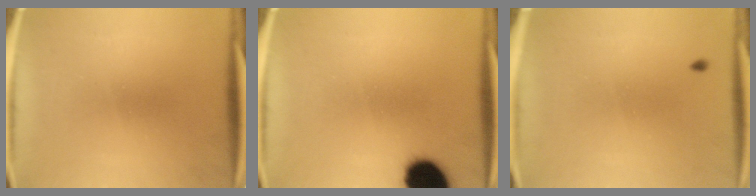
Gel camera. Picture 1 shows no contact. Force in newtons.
{"total": 12.6}
{"total": 0.9}